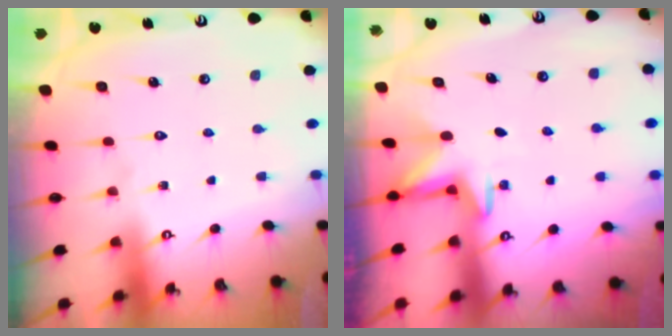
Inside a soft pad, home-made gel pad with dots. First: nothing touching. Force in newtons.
{"total": 3.0, "press": 3.0, "slide": 0.4}